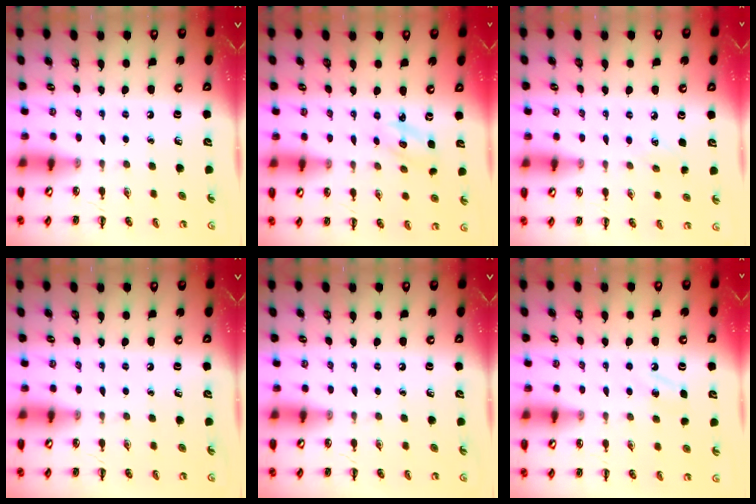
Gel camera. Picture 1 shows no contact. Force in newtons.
{"total": 2.6, "press": 2.5, "slide": 0.6}
{"total": 4.2, "press": 4.1, "slide": 1.2}
{"total": 0.0}
{"total": 0.0}
{"total": 3.5, "press": 3.4, "slide": 1.1}